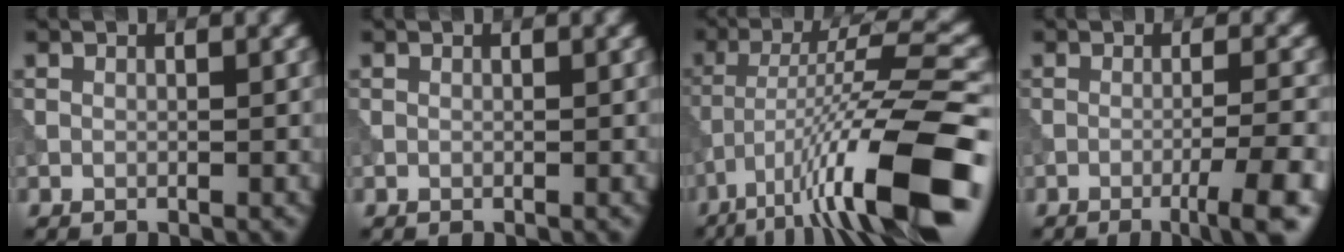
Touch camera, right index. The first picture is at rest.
{"total": 0.0}
{"total": 13.0, "force": [-6.8, 2.2, 10.9], "torque": [-0.181, 0.015, -0.105]}
{"total": 5.2, "force": [-2.4, 0.7, 4.6], "torque": [-0.060, 0.004, -0.043]}